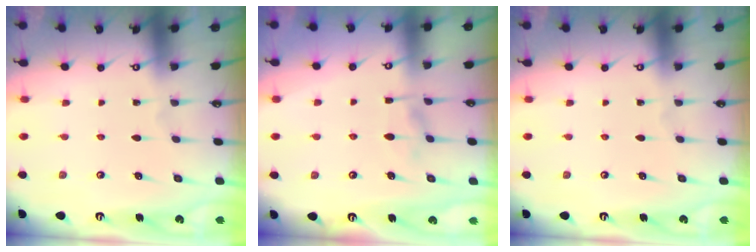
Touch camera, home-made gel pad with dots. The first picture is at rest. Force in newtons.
{"total": 2.2, "press": 1.9, "slide": 1.2}
{"total": 0.0}